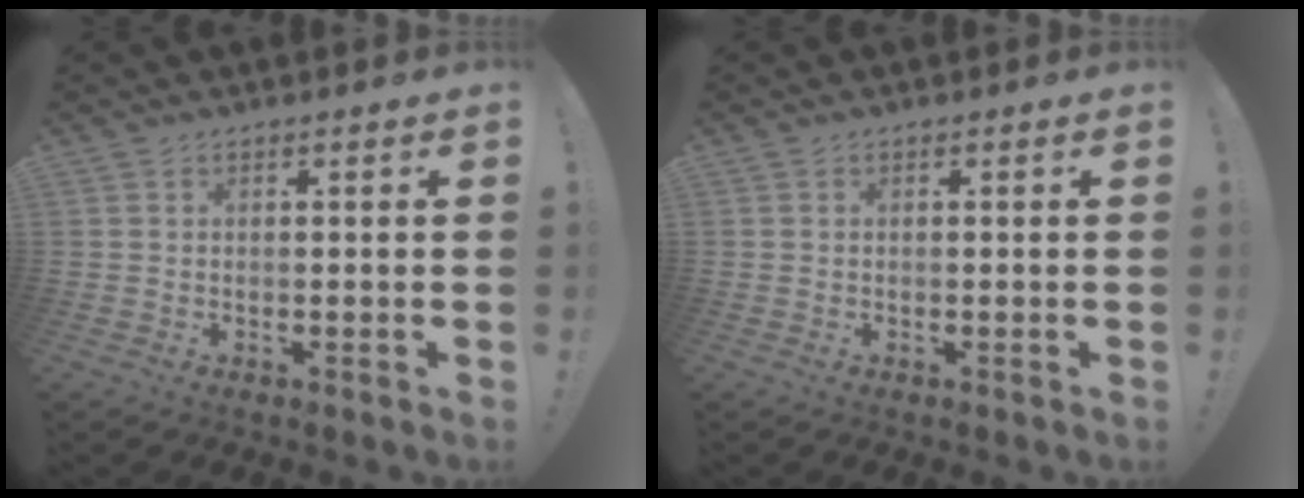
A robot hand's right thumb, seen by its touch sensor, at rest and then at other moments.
{"total": 0.0}